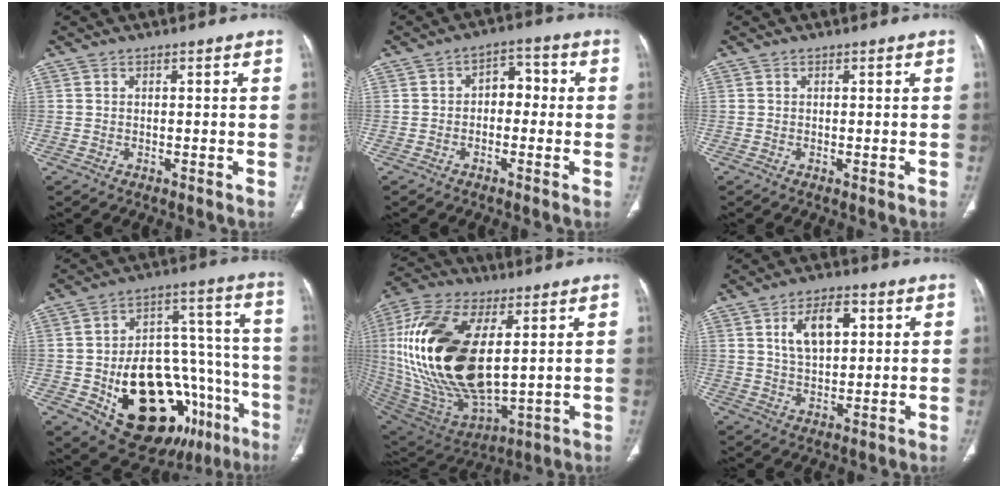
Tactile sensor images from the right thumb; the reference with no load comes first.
{"total": 5.3, "force": [-0.5, 3.7, 3.8], "torque": [-0.029, 0.026, -0.019]}
{"total": 0.6, "force": [-0.2, 0.1, 0.5], "torque": [-0.012, -0.005, -0.003]}
{"total": 28.3, "force": [-11.3, 15.7, 20.6], "torque": [-0.238, 0.068, -0.147]}
{"total": 29.1, "force": [4.6, 14.6, 24.8], "torque": [-0.510, -0.022, 0.093]}
{"total": 9.0, "force": [2.9, 4.9, 7.0], "torque": [-0.103, -0.002, 0.052]}